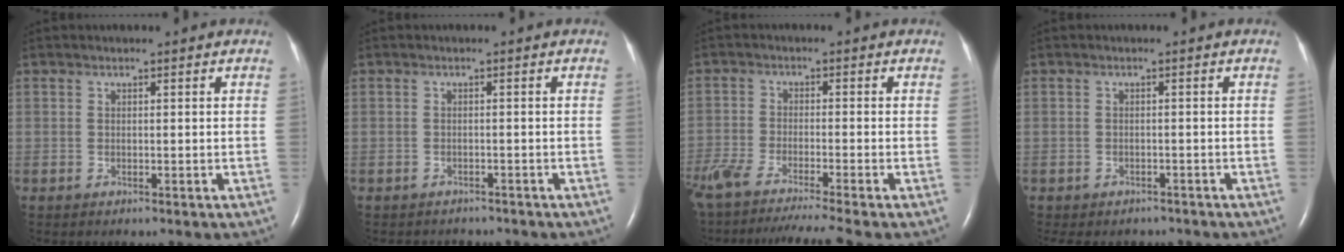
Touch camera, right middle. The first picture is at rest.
{"total": 3.6, "force": [-3.3, 1.4, 0.4], "torque": [-0.007, -0.002, -0.040]}
{"total": 15.4, "force": [-13.2, -0.4, 7.9], "torque": [-0.146, -0.041, -0.219]}
{"total": 6.7, "force": [-5.7, 3.1, 1.5], "torque": [-0.024, 0.002, -0.067]}